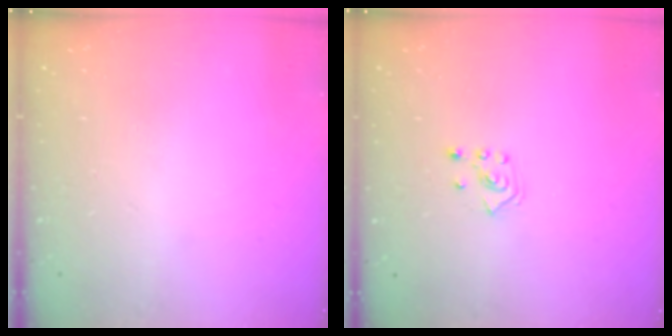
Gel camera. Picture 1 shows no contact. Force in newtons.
{"total": 2.8, "press": 2.7, "slide": 0.7}